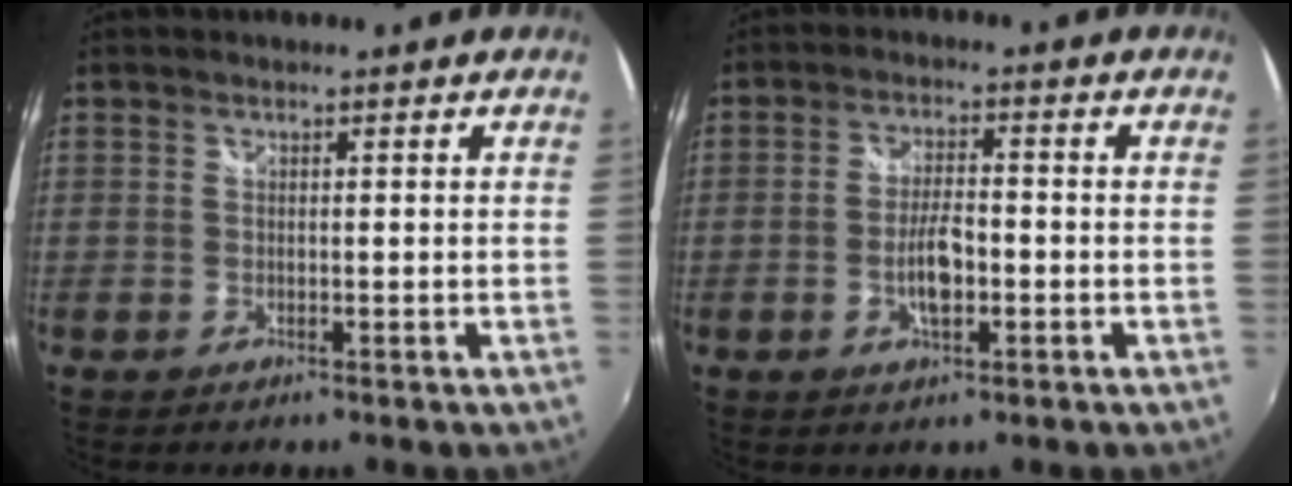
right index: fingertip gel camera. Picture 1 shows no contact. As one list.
[{"total": 5.6, "force": [-1.8, 2.0, 4.9], "torque": [-0.099, 0.002, -0.031]}]